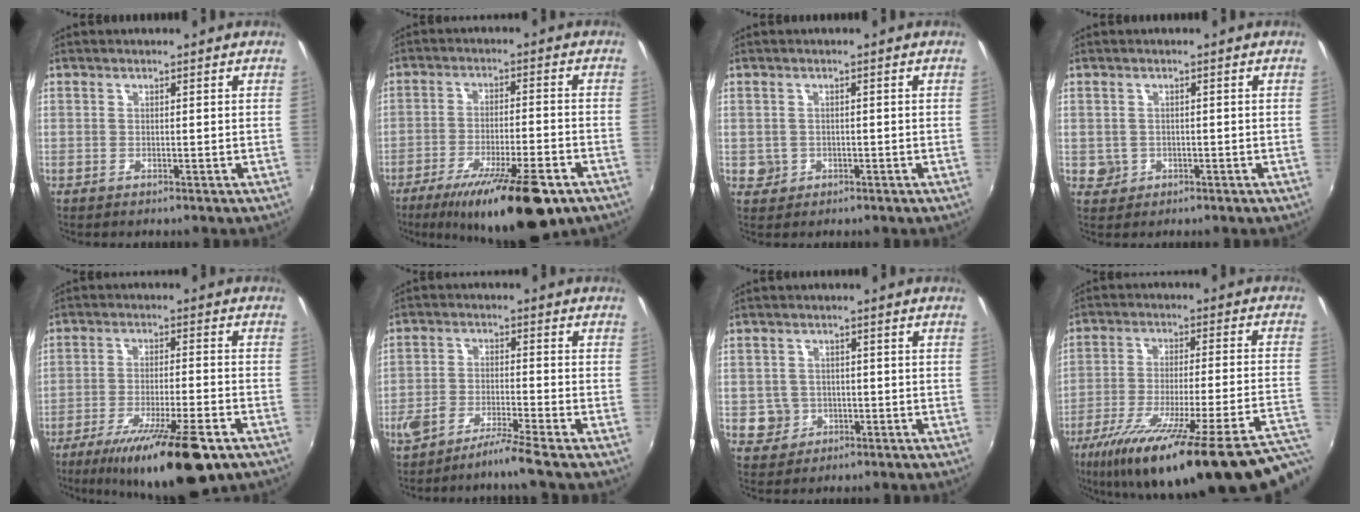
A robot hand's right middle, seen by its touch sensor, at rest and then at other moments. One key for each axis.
{"total": 17.2, "fx": -11.4, "fy": 3.5, "fz": 12.5, "tx": -0.213, "ty": -0.036, "tz": -0.175}
{"total": 2.6, "fx": -0.4, "fy": 2.5, "fz": 0.5, "tx": -0.010, "ty": -0.002, "tz": -0.003}
{"total": 2.5, "fx": -0.3, "fy": 2.5, "fz": 0.5, "tx": -0.009, "ty": -0.001, "tz": -0.001}
{"total": 16.7, "fx": -10.9, "fy": 2.7, "fz": 12.3, "tx": -0.217, "ty": -0.036, "tz": -0.173}
{"total": 5.6, "fx": -4.7, "fy": -0.5, "fz": 3.1, "tx": -0.080, "ty": -0.001, "tz": -0.089}
{"total": 4.4, "fx": -1.1, "fy": 4.2, "fz": 0.7, "tx": -0.023, "ty": 0.006, "tz": -0.011}
{"total": 31.1, "fx": -22.3, "fy": 2.7, "fz": 21.4, "tx": -0.309, "ty": -0.081, "tz": -0.324}